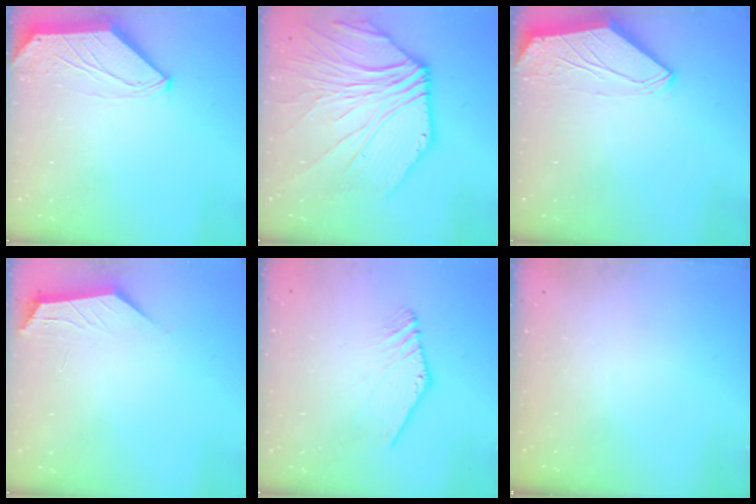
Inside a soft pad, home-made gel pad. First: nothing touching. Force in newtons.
{"total": 10.1, "press": 9.9, "slide": 1.9}
{"total": 0.0}
{"total": 1.8, "press": 1.8, "slide": 0.4}
{"total": 1.5, "press": 1.5, "slide": 0.2}
{"total": 0.0}